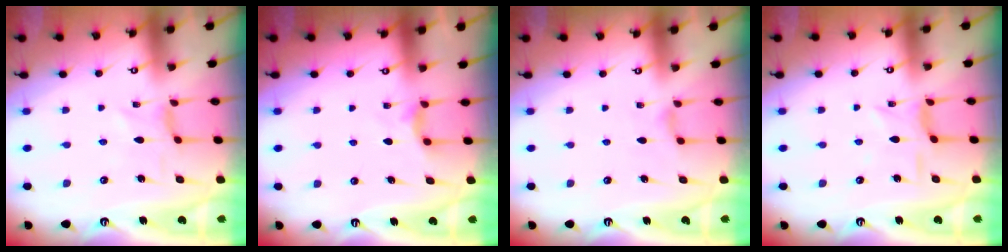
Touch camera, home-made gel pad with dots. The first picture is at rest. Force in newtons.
{"total": 4.9, "press": 4.8, "slide": 0.6}
{"total": 2.5, "press": 2.4, "slide": 0.5}
{"total": 3.9, "press": 3.9, "slide": 0.3}